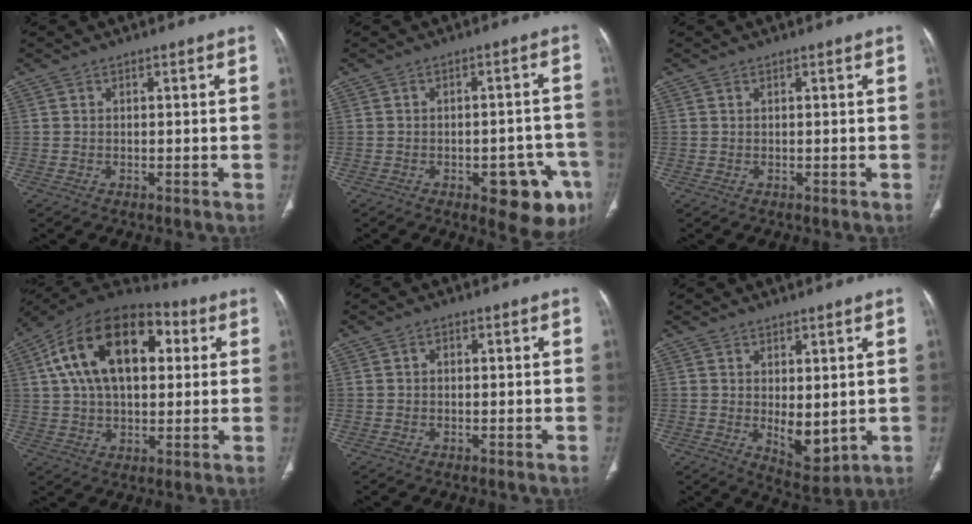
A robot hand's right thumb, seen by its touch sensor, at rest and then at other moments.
{"total": 12.0, "force": [-5.4, 5.2, 9.4], "torque": [-0.081, 0.025, -0.057]}
{"total": 0.0}
{"total": 22.1, "force": [5.8, 13.0, 16.9], "torque": [-0.273, 0.025, 0.088]}
{"total": 0.9, "force": [0.2, 0.7, 0.5], "torque": [-0.006, 0.001, 0.003]}
{"total": 6.7, "force": [0.4, 3.2, 5.9], "torque": [-0.072, -0.019, 0.025]}